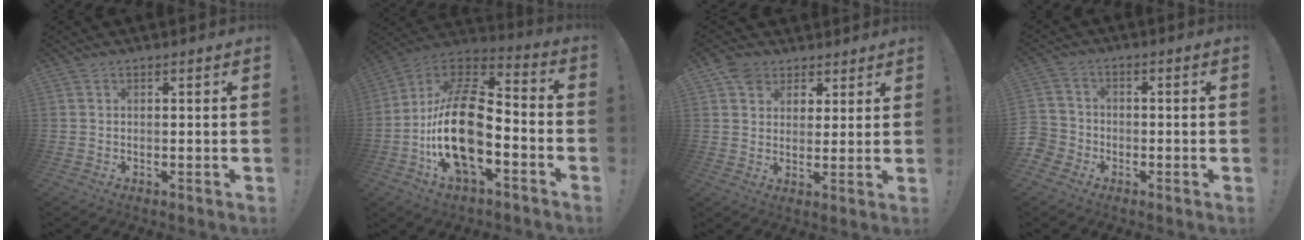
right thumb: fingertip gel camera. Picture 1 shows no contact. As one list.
[{"total": 22.4, "force": [-5.1, 11.2, 18.7], "torque": [-0.372, 0.025, -0.084]}, {"total": 8.0, "force": [4.6, 6.4, 1.5], "torque": [-0.016, -0.026, 0.092]}, {"total": 4.9, "force": [-2.6, 4.1, 1.1], "torque": [-0.032, 0.019, -0.049]}]